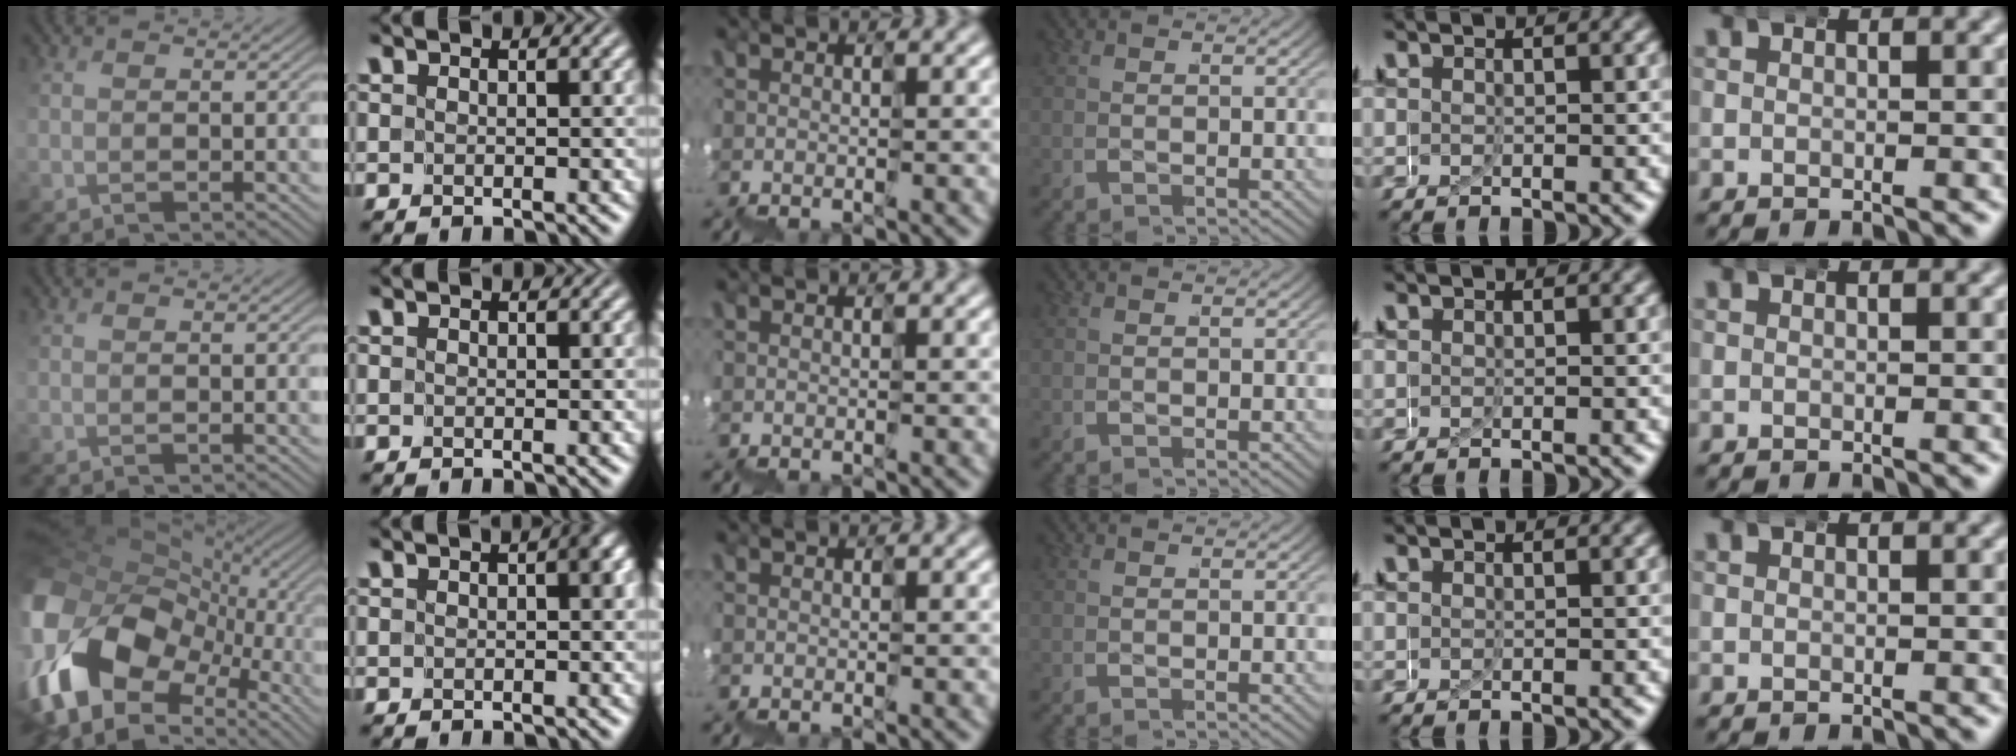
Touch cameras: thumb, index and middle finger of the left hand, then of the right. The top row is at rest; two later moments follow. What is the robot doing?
{"motion": "wrap", "object": "ethernet cable"}